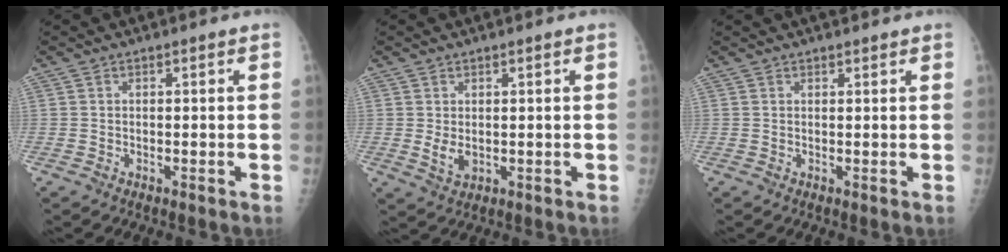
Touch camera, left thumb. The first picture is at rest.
{"total": 3.0, "force": [0.3, 1.5, 2.6], "torque": [-0.041, -0.008, 0.014]}
{"total": 2.3, "force": [1.9, 0.5, 1.1], "torque": [-0.004, 0.008, 0.026]}